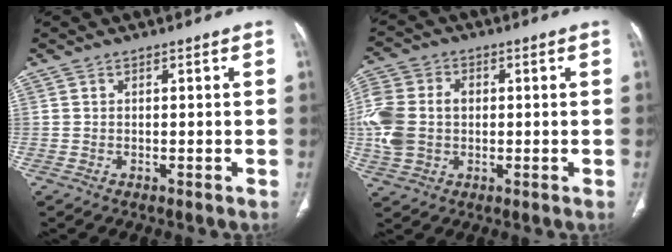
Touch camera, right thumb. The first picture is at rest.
{"total": 13.6, "force": [0.0, 10.2, 8.9], "torque": [-0.215, 0.017, 0.003]}